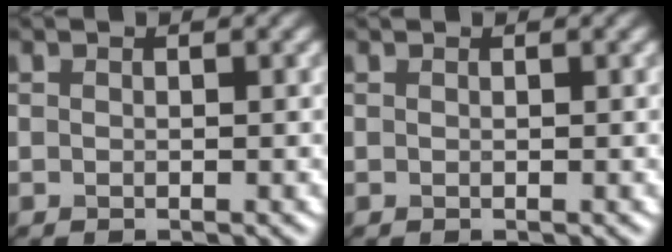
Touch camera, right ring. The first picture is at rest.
{"total": 0.0}